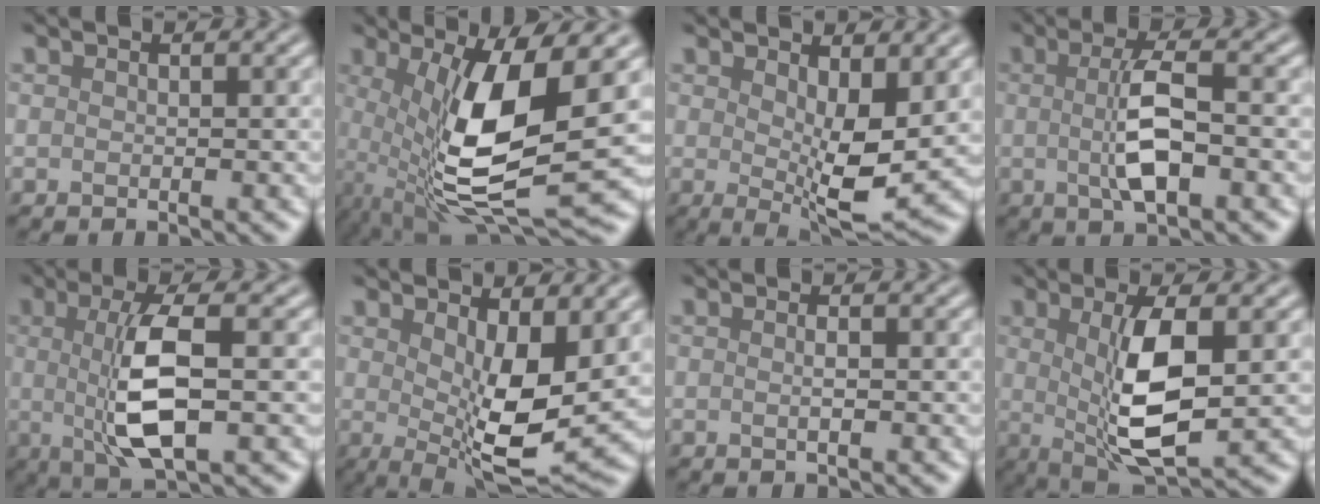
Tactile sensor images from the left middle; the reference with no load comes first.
{"total": 10.8, "force": [0.3, 3.2, 10.3], "torque": [-0.192, -0.016, 0.011]}
{"total": 6.0, "force": [0.9, 1.9, 5.6], "torque": [-0.096, -0.015, 0.022]}
{"total": 4.5, "force": [-0.5, 1.1, 4.4], "torque": [-0.088, -0.001, -0.008]}
{"total": 6.5, "force": [-0.3, 1.7, 6.2], "torque": [-0.118, -0.007, -0.003]}
{"total": 8.6, "force": [0.7, 2.9, 8.0], "torque": [-0.133, -0.018, 0.017]}
{"total": 1.0, "force": [-0.3, 0.2, 1.0], "torque": [-0.014, -0.003, -0.005]}
{"total": 7.2, "force": [0.2, 2.2, 6.8], "torque": [-0.125, -0.011, 0.009]}